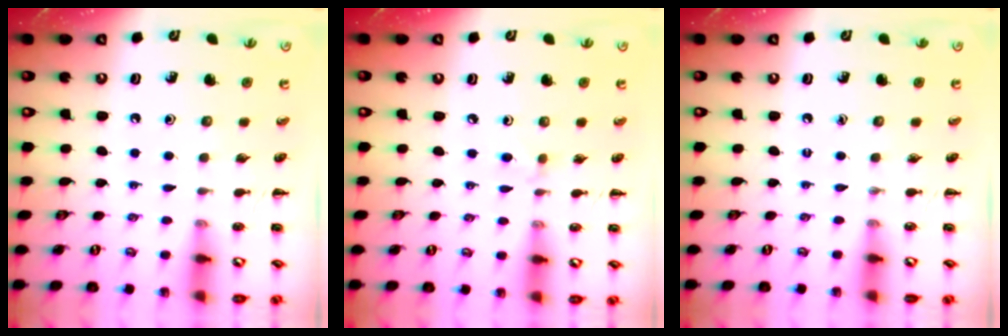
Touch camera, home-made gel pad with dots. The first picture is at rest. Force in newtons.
{"total": 2.7, "press": 2.5, "slide": 1.0}
{"total": 0.0}